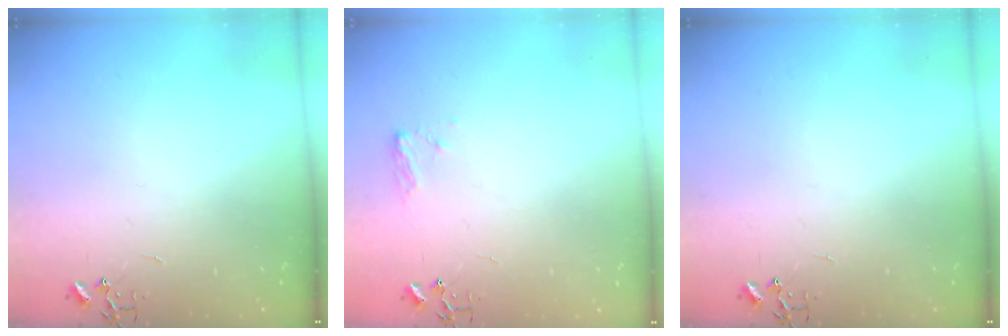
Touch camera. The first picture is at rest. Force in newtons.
{"total": 7.2, "press": 7.2, "slide": 0.5}
{"total": 0.0}